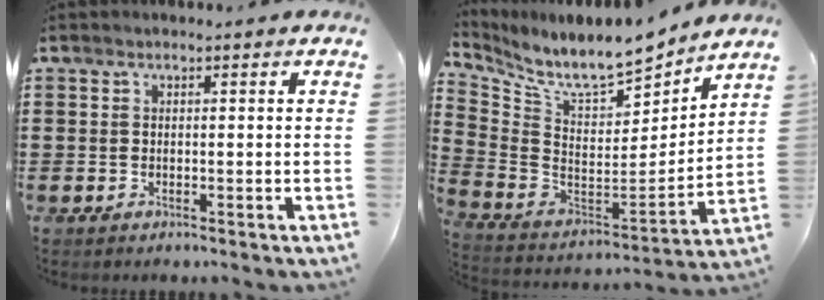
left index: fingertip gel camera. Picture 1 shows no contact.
{"total": 8.4, "force": [7.5, 1.4, 3.4], "torque": [-0.096, -0.069, 0.125]}